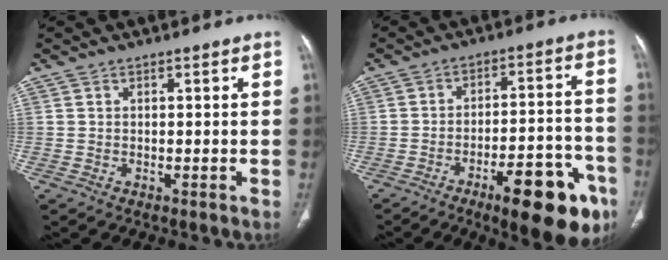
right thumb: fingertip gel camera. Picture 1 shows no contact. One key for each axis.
{"total": 18.2, "fx": -9.9, "fy": 6.0, "fz": 14.0, "tx": -0.139, "ty": 0.065, "tz": -0.132}